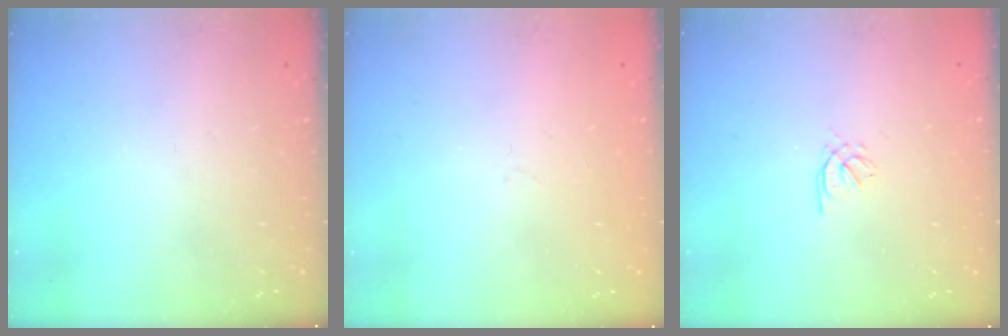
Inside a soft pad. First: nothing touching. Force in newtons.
{"total": 0.9, "press": 0.9, "slide": 0.2}
{"total": 0.9, "press": 0.8, "slide": 0.4}